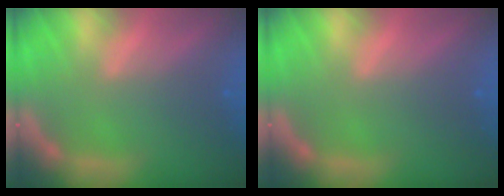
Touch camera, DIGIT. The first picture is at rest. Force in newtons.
{"total": 0.0}